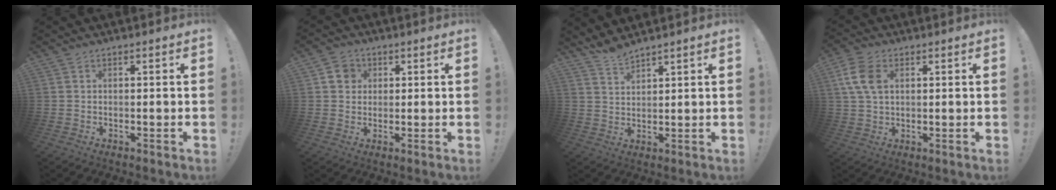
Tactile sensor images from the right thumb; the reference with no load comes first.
{"total": 5.6, "force": [1.7, 4.9, 1.9], "torque": [-0.019, 0.002, 0.031]}
{"total": 4.1, "force": [4.0, 0.4, 1.1], "torque": [-0.034, -0.021, 0.076]}
{"total": 9.8, "force": [2.9, 6.5, 6.6], "torque": [-0.131, 0.003, 0.056]}